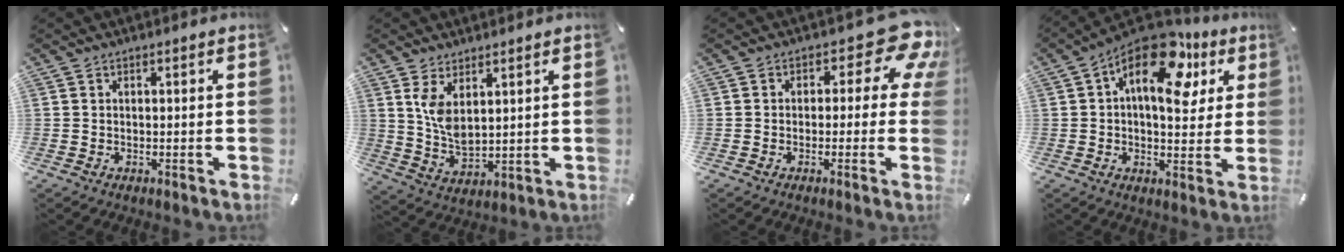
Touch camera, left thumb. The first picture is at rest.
{"total": 6.7, "force": [3.8, 2.9, 4.6], "torque": [-0.114, -0.022, 0.068]}
{"total": 11.5, "force": [3.9, 5.9, 9.0], "torque": [-0.111, -0.023, 0.068]}
{"total": 17.6, "force": [7.9, 9.2, 12.8], "torque": [-0.189, -0.046, 0.131]}